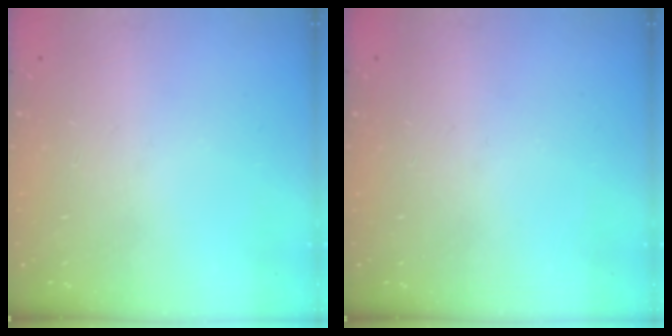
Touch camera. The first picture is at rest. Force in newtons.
{"total": 0.0}